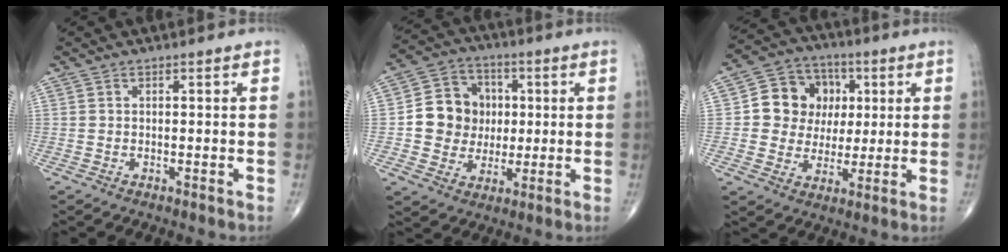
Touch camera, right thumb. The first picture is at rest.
{"total": 11.6, "force": [0.6, 10.5, 4.9], "torque": [-0.041, 0.016, 0.009]}
{"total": 12.2, "force": [2.0, 10.9, 5.0], "torque": [-0.034, 0.008, 0.033]}